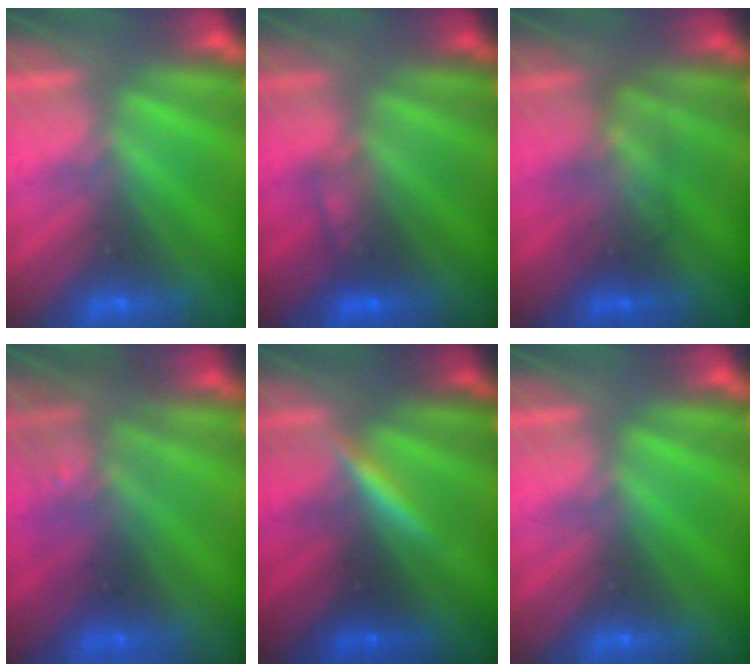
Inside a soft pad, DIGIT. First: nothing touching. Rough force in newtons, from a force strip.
{"total": 2.3}
{"total": 2.3}
{"total": 2.8}
{"total": 3.2}
{"total": 0.0}